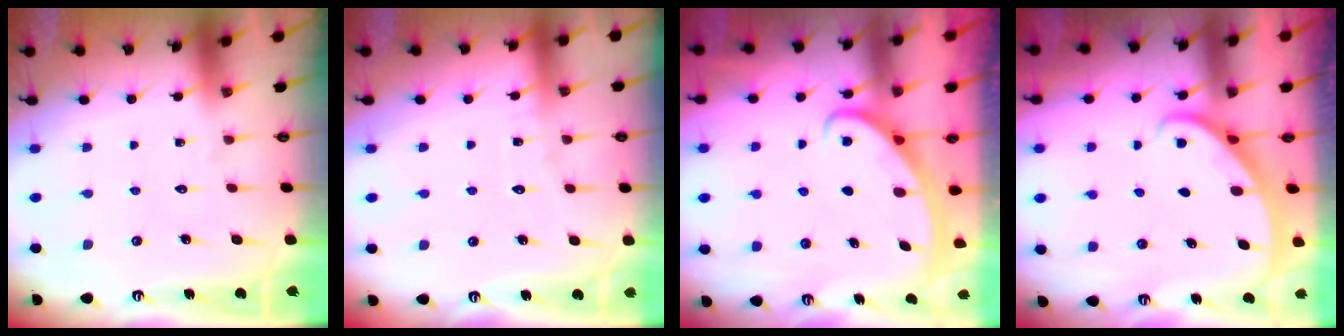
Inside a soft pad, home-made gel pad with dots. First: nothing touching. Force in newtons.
{"total": 2.1, "press": 2.1, "slide": 0.1}
{"total": 2.8, "press": 2.8, "slide": 0.4}
{"total": 1.9, "press": 1.9, "slide": 0.1}